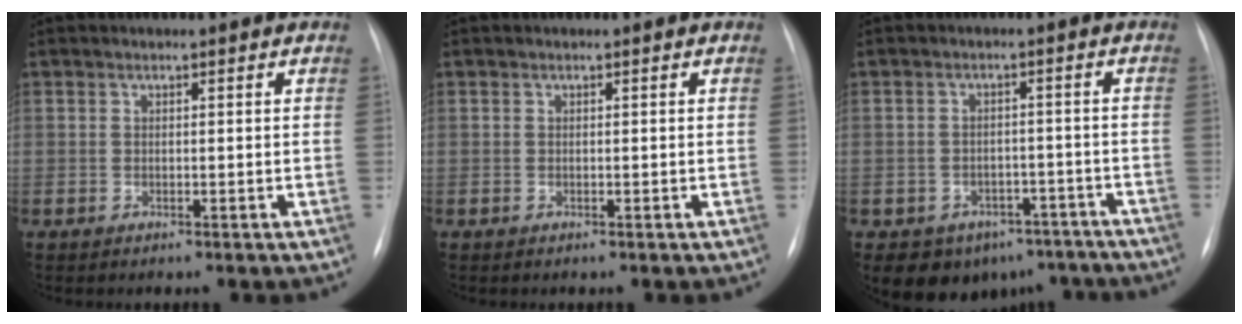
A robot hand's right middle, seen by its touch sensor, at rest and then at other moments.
{"total": 0.0}
{"total": 10.5, "force": [-7.4, 7.1, 2.3], "torque": [-0.019, 0.020, -0.086]}